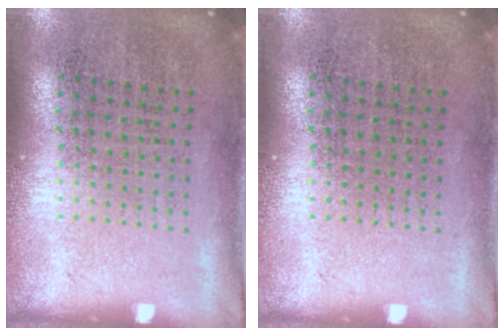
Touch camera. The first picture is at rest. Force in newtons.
{"total": 0.0}